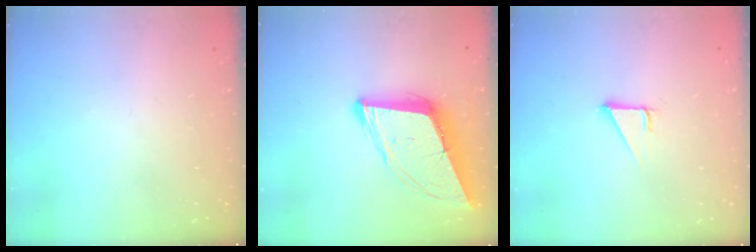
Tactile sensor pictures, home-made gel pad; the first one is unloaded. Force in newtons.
{"total": 11.4, "press": 10.8, "slide": 3.7}
{"total": 2.8, "press": 2.8, "slide": 0.1}